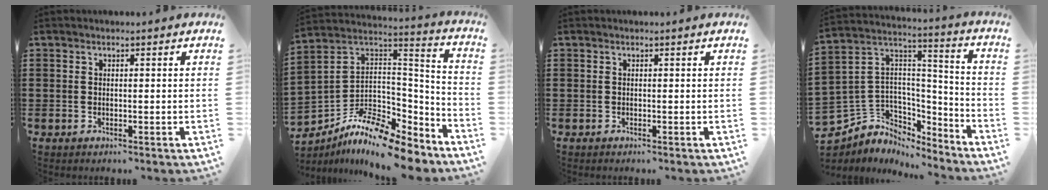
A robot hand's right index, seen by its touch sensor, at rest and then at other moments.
{"total": 11.1, "force": [-8.9, 3.7, 5.7], "torque": [-0.113, 0.017, -0.171]}
{"total": 0.0}
{"total": 6.5, "force": [-3.0, 5.7, 0.5], "torque": [-0.048, -0.012, -0.058]}